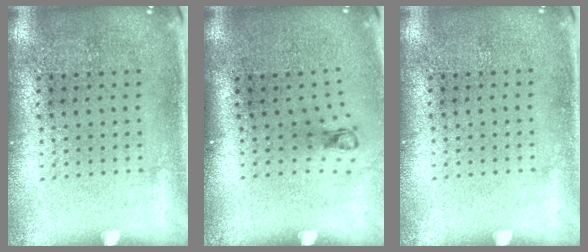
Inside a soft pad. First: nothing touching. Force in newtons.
{"total": 0.7, "press": 0.3, "slide": 0.6}
{"total": 0.0}